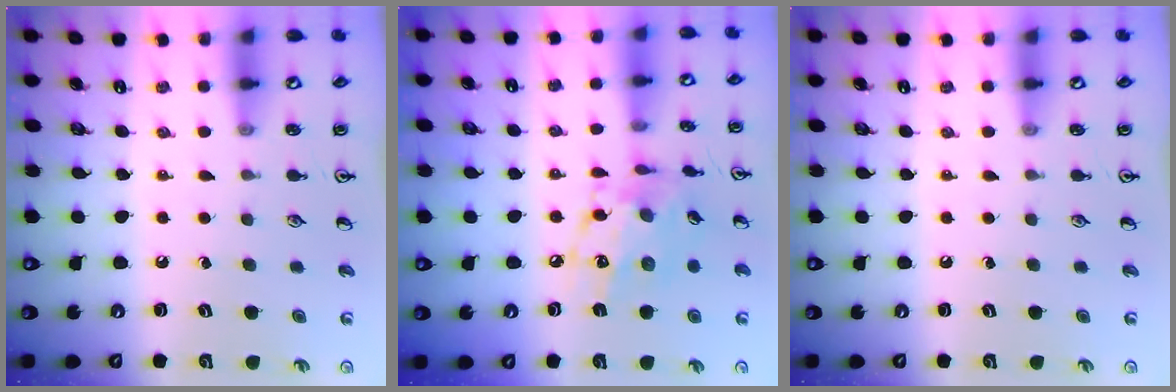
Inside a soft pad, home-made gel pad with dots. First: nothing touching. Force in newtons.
{"total": 12.2, "press": 12.1, "slide": 0.7}
{"total": 0.0}